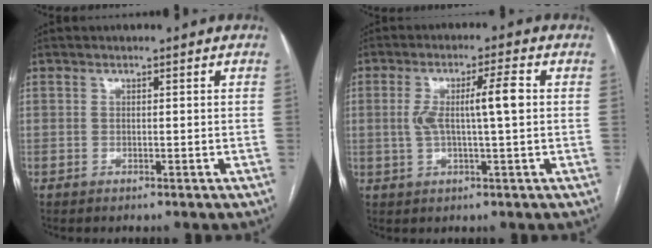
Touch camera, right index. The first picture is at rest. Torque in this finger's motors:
{"motor_torque": [0.22, 0.07, 0.19, 0.08]}